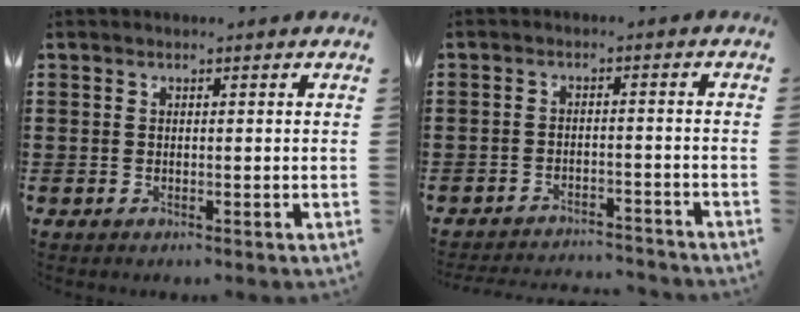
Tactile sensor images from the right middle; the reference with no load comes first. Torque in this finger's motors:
{"motor_torque": [0.00, 0.00, 0.03, 0.04]}